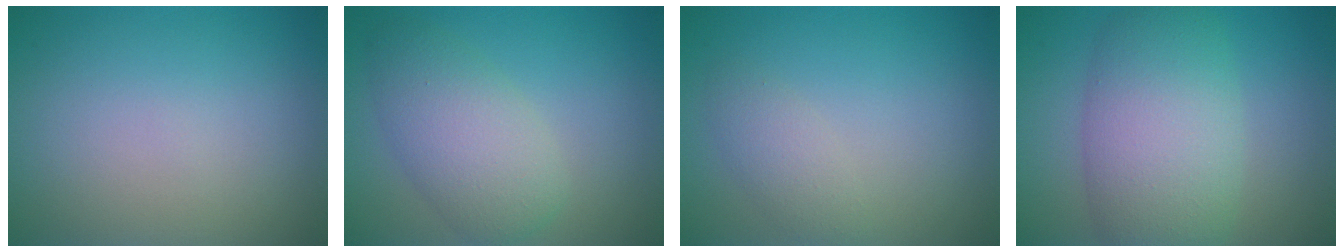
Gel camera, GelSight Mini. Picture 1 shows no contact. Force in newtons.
{"total": 4.8, "press": 4.8, "slide": 0.1}
{"total": 1.8, "press": 1.8, "slide": 0.1}
{"total": 8.0, "press": 8.0, "slide": 0.7}